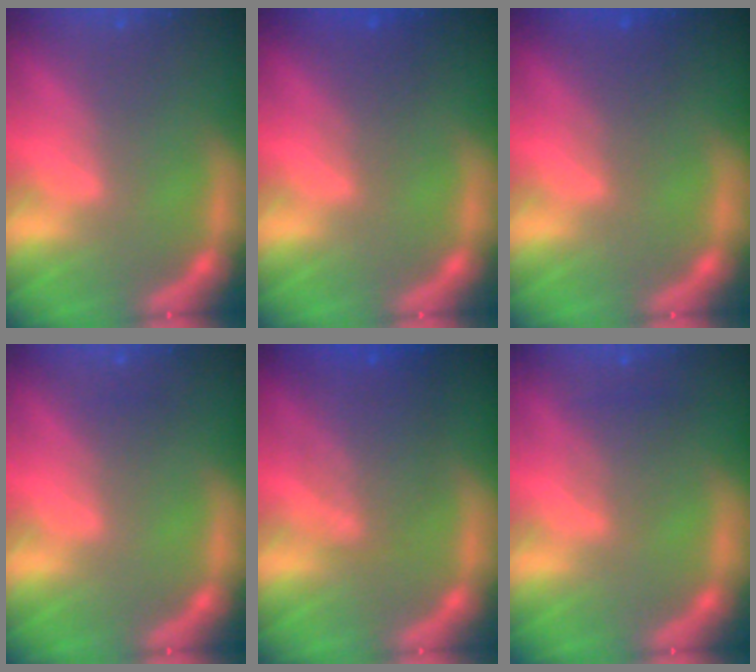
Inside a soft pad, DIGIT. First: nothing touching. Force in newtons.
{"total": 2.0}
{"total": 2.0}
{"total": 1.0}
{"total": 5.1}
{"total": 2.0}